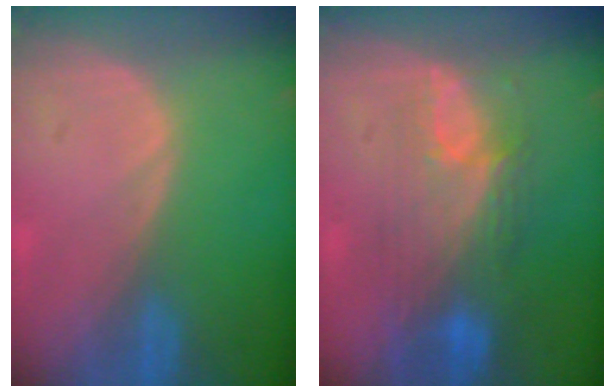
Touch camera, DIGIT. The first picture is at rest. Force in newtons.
{"total": 9.2, "press": 8.2, "slide": 4.3}